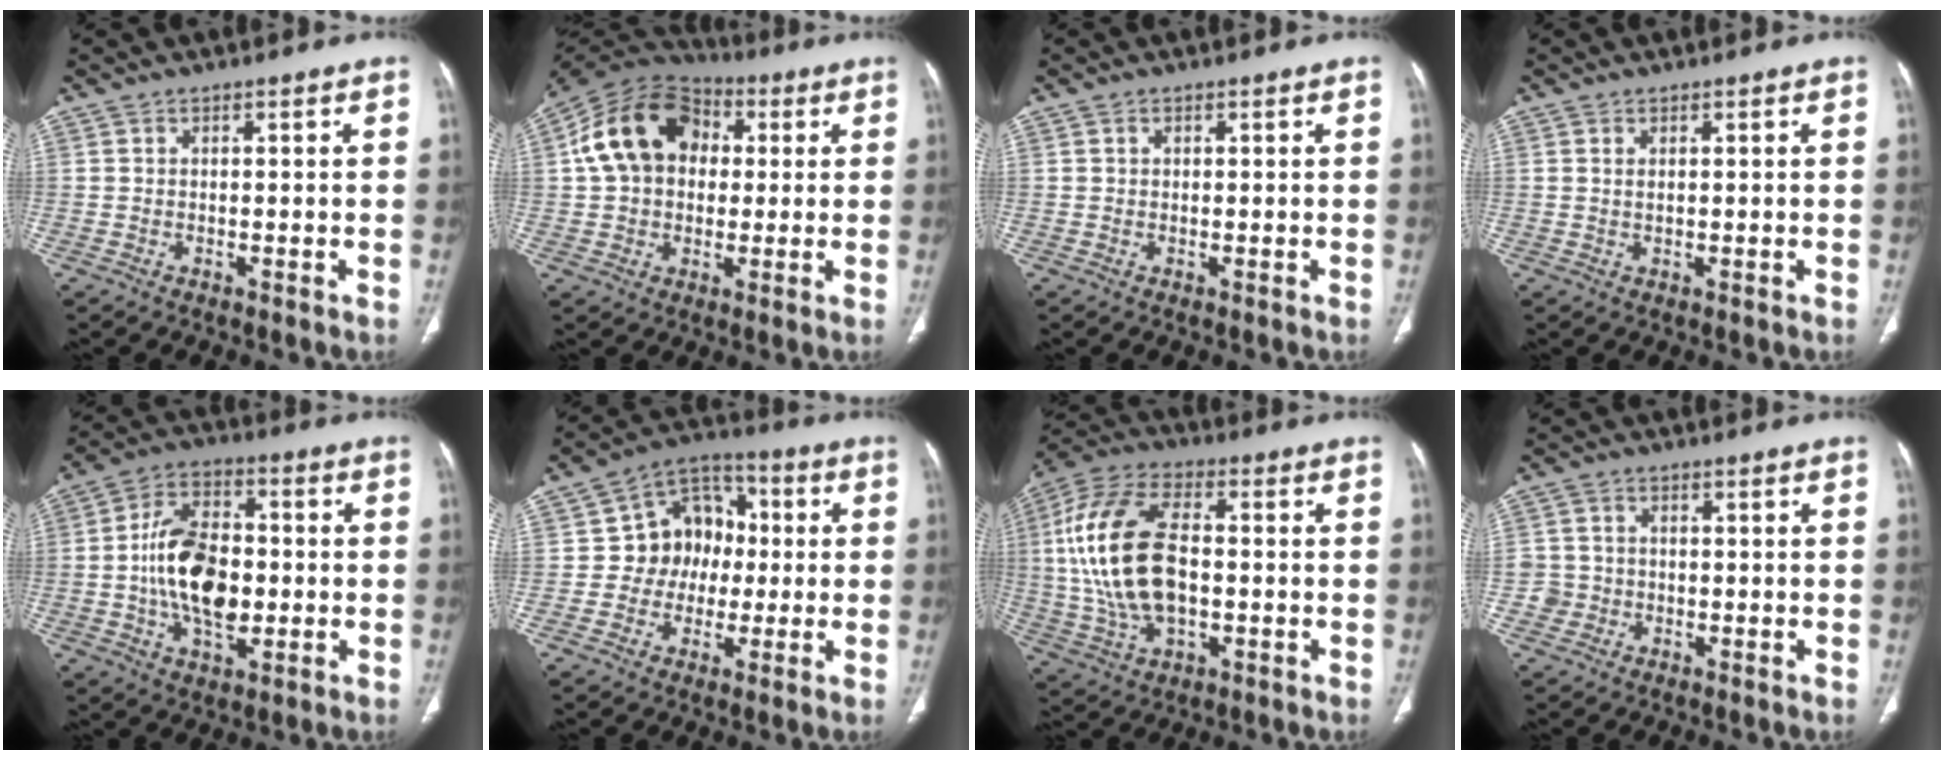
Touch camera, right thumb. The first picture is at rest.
{"total": 16.6, "force": [2.7, 12.6, 10.4], "torque": [-0.171, 0.028, 0.038]}
{"total": 0.6, "force": [0.2, 0.4, 0.2], "torque": [-0.002, 0.000, 0.005]}
{"total": 0.8, "force": [0.3, 0.3, 0.6], "torque": [-0.014, 0.000, 0.008]}
{"total": 15.6, "force": [-1.4, 9.5, 12.4], "torque": [-0.203, 0.020, -0.023]}
{"total": 11.8, "force": [0.0, 10.0, 6.2], "torque": [-0.042, 0.028, -0.009]}
{"total": 20.0, "force": [0.4, 11.3, 16.5], "torque": [-0.340, 0.015, 0.010]}
{"total": 3.6, "force": [-1.0, 3.4, 0.3], "torque": [0.015, 0.014, -0.023]}